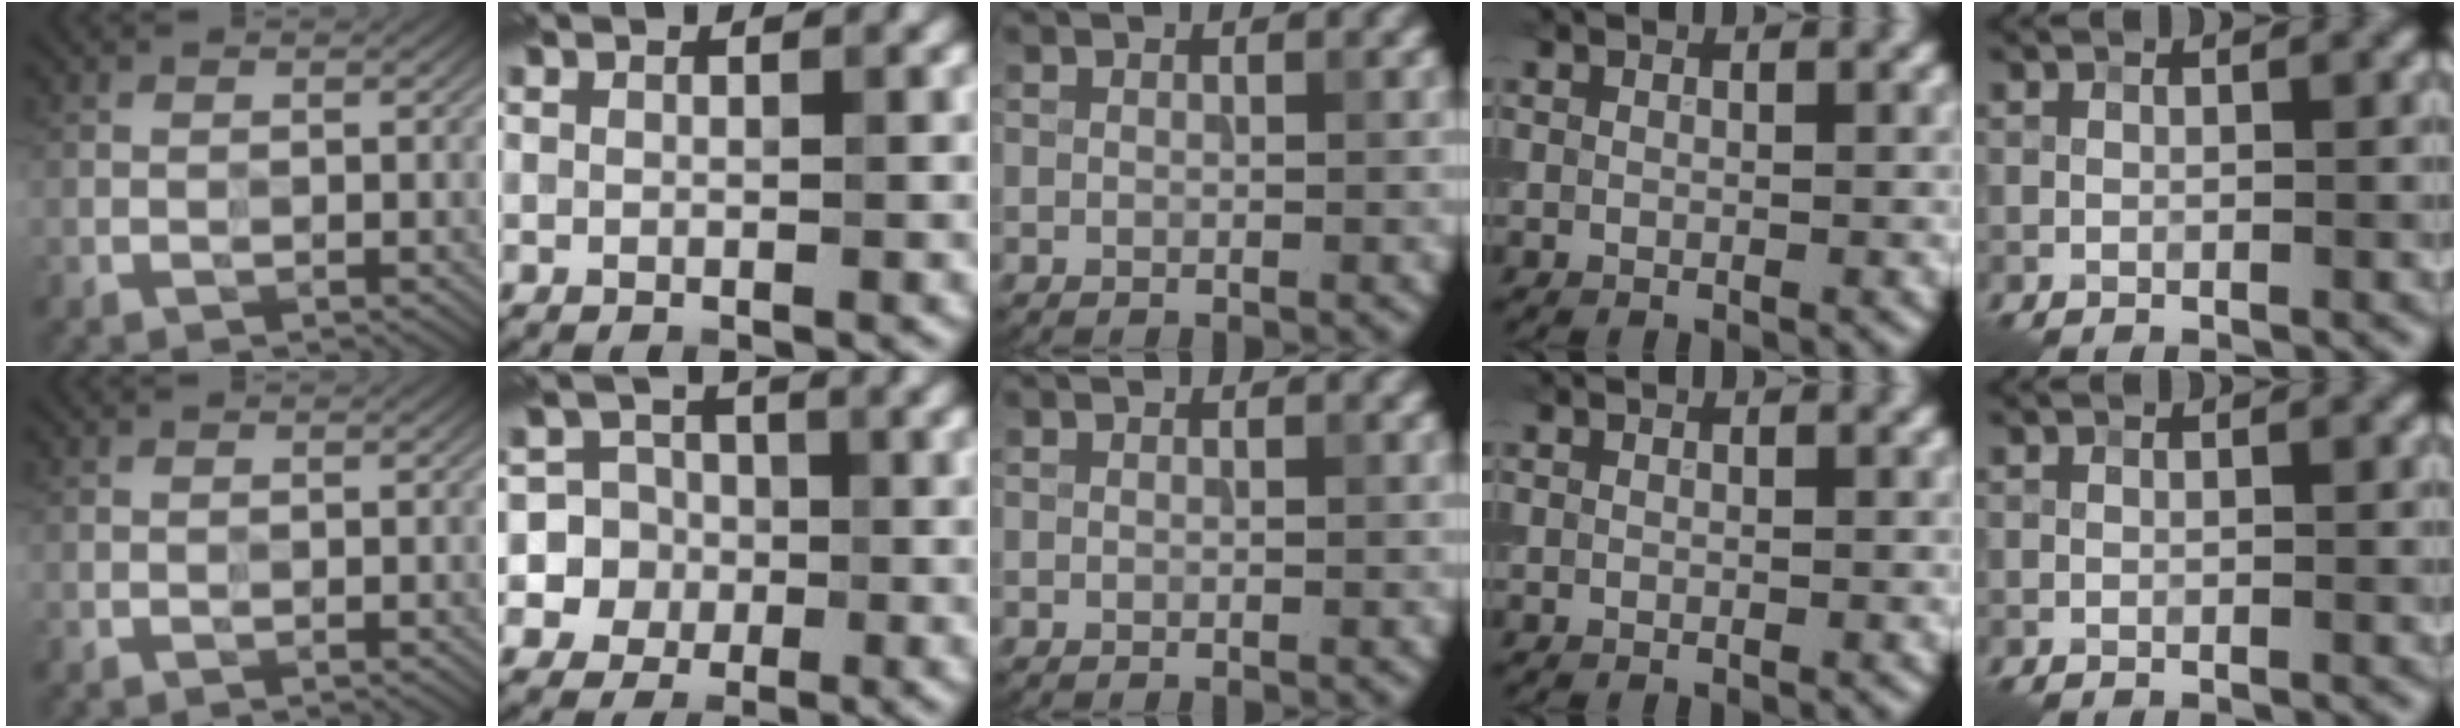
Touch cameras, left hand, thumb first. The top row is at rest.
{"index": {"total": 7.2, "force": [-1.7, 6.9, 0.9], "torque": [-0.008, 0.018, -0.049]}}